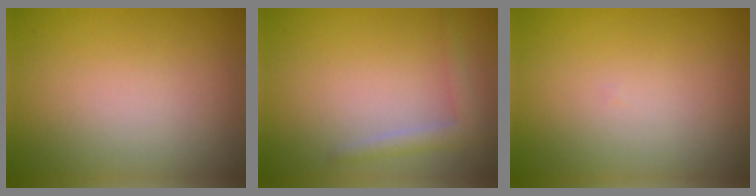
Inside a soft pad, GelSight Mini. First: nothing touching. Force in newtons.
{"total": 1.8, "press": 1.8, "slide": 0.2}
{"total": 0.0}